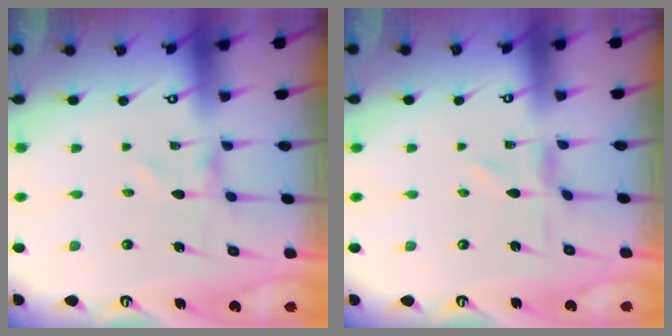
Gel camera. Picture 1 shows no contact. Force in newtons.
{"total": 0.5, "press": 0.5, "slide": 0.2}